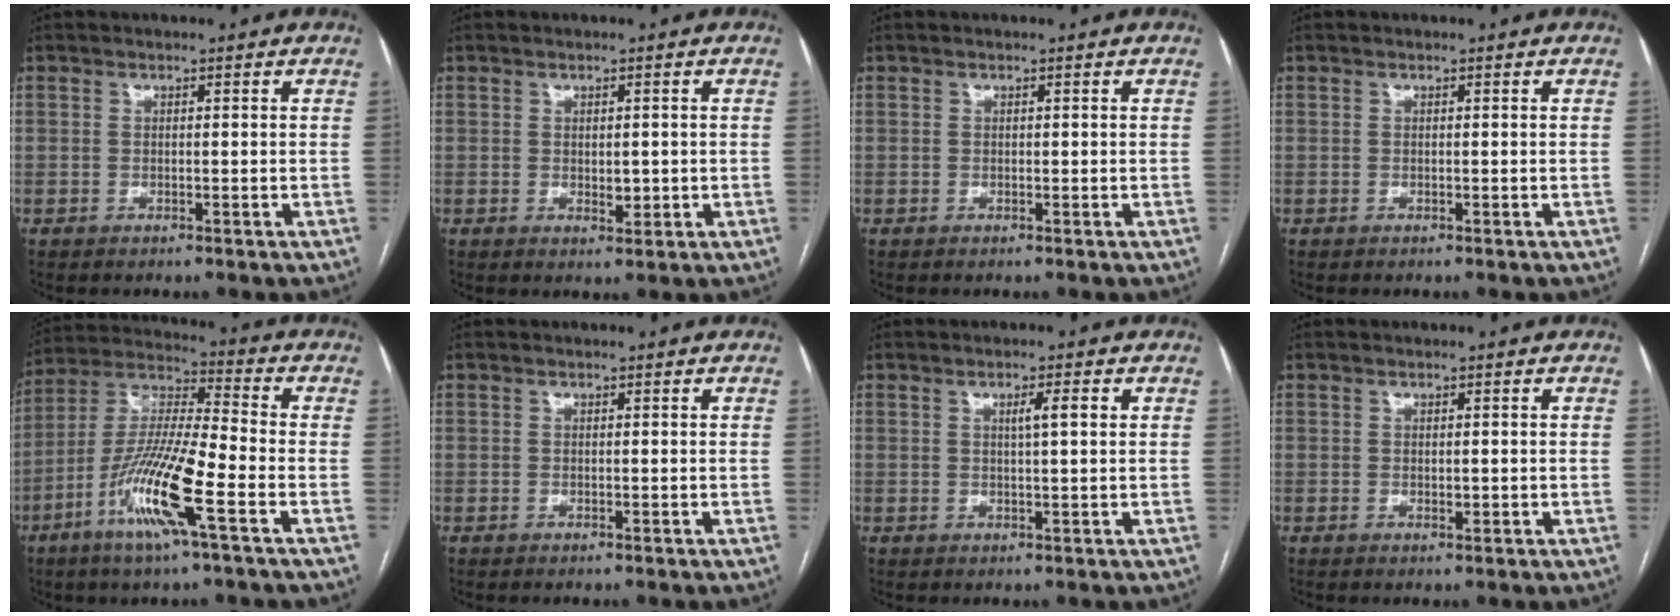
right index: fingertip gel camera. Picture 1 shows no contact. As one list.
[{"total": 2.2, "force": [-0.1, 1.1, 1.9], "torque": [-0.029, -0.004, 0.005]}, {"total": 0.0}, {"total": 0.0}, {"total": 14.7, "force": [-6.2, 0.6, 13.3], "torque": [-0.271, -0.013, -0.122]}, {"total": 0.0}, {"total": 2.5, "force": [0.8, -0.1, 2.3], "torque": [-0.040, 0.003, 0.013]}, {"total": 0.9, "force": [0.0, 0.4, 0.8], "torque": [-0.014, -0.003, 0.003]}]